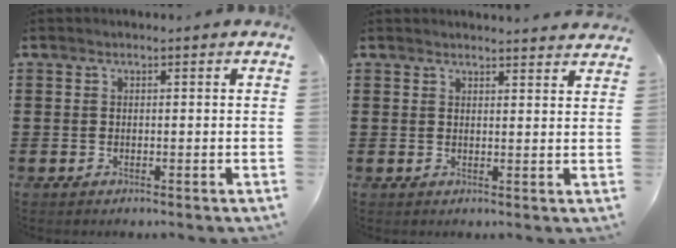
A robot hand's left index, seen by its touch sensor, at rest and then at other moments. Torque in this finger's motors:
{"motor_torque": [1.07, -1.07, 0.17, 0.04]}